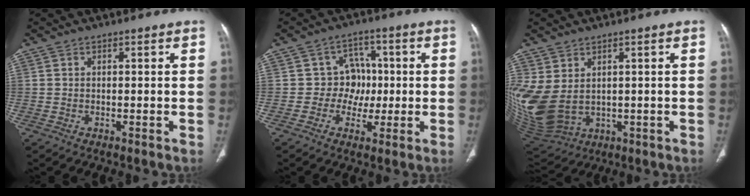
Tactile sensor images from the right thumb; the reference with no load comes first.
{"total": 6.3, "force": [-0.3, 5.9, 2.3], "torque": [0.021, 0.020, -0.014]}
{"total": 14.3, "force": [1.7, 10.4, 9.7], "torque": [-0.242, -0.013, 0.068]}